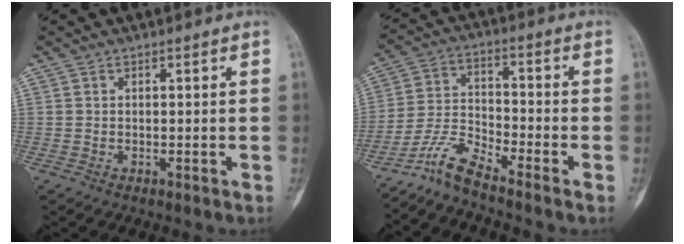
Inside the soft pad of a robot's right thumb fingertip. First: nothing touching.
{"total": 6.8, "force": [-6.2, 0.1, 3.0], "torque": [-0.068, 0.039, -0.133]}